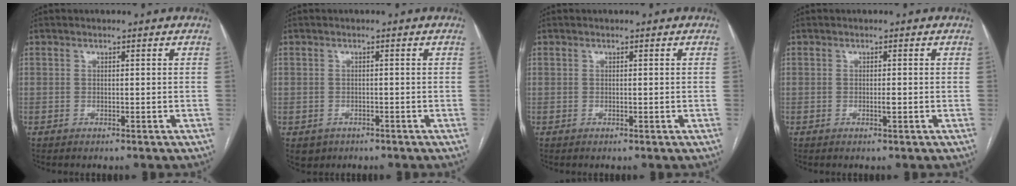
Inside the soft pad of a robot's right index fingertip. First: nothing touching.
{"total": 2.6, "force": [-1.4, 2.2, 0.5], "torque": [-0.005, 0.003, -0.015]}
{"total": 0.0}
{"total": 0.8, "force": [-0.2, -0.1, 0.8], "torque": [-0.017, -0.002, -0.003]}